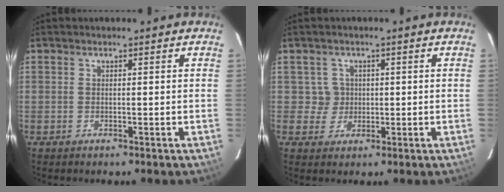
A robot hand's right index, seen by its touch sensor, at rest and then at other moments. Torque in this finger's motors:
{"motor_torque": [-0.17, 0.11, 0.02, -0.02]}